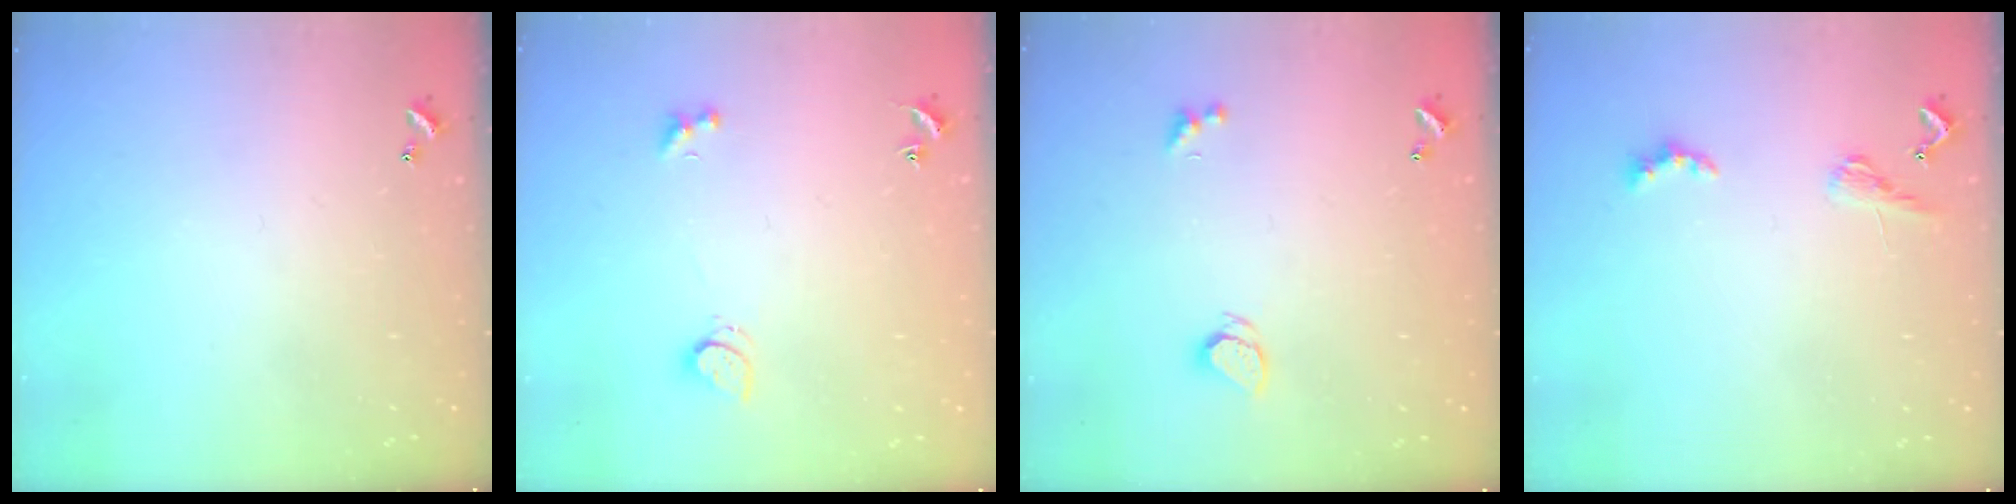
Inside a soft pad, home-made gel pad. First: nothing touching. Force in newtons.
{"total": 3.7, "press": 3.7, "slide": 0.8}
{"total": 1.7, "press": 1.7, "slide": 0.2}
{"total": 1.9, "press": 1.8, "slide": 0.5}